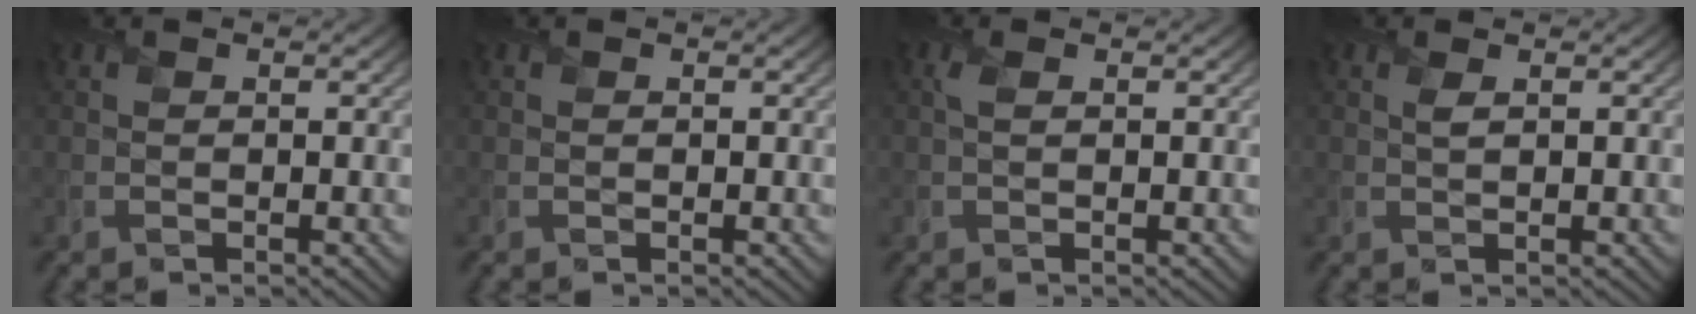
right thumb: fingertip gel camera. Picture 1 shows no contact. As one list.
[{"total": 0.0}, {"total": 1.0, "force": [0.4, 0.3, 0.9], "torque": [-0.022, 0.001, 0.008]}, {"total": 0.8, "force": [0.5, 0.0, 0.5], "torque": [-0.016, 0.003, 0.011]}]